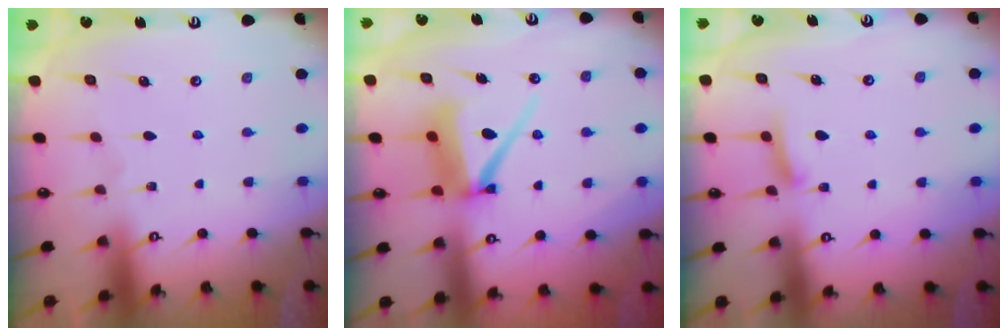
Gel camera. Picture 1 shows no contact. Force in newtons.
{"total": 10.0, "press": 9.9, "slide": 1.0}
{"total": 5.7, "press": 5.7, "slide": 0.7}